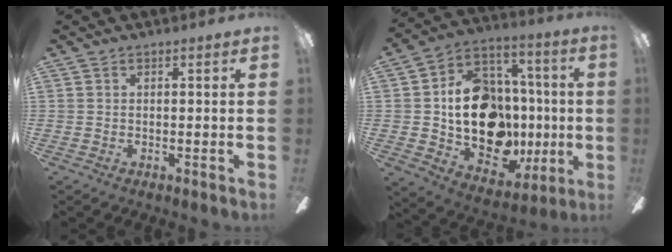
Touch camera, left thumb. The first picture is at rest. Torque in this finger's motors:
{"motor_torque": [2.44, 2.56, 0.09, 0.21, 0.22]}